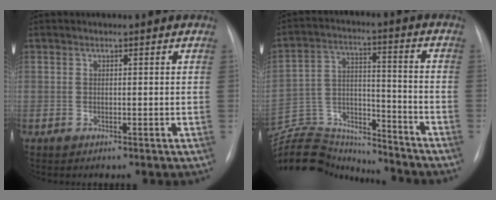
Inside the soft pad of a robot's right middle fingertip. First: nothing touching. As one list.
[{"total": 21.6, "force": [-20.6, 4.7, 4.8], "torque": [-0.137, 0.020, -0.330]}]